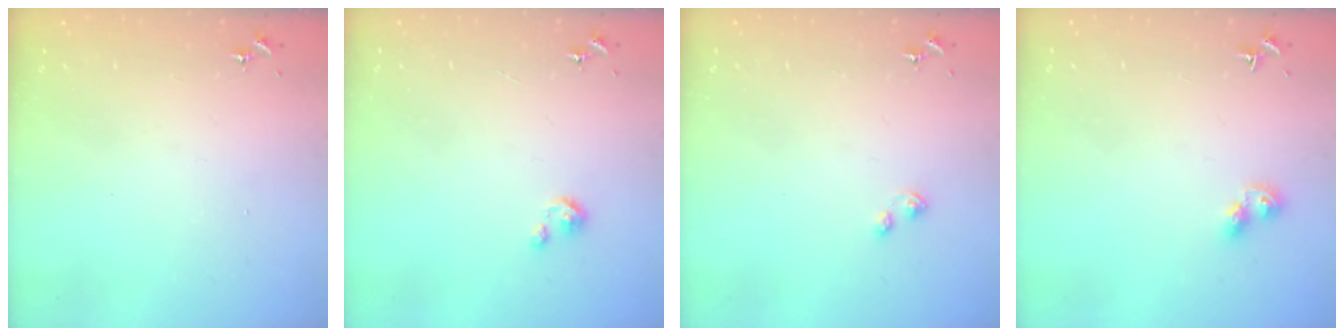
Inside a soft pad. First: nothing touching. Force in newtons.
{"total": 3.3, "press": 3.3, "slide": 0.3}
{"total": 3.4, "press": 3.4, "slide": 0.5}
{"total": 5.9, "press": 5.8, "slide": 0.7}